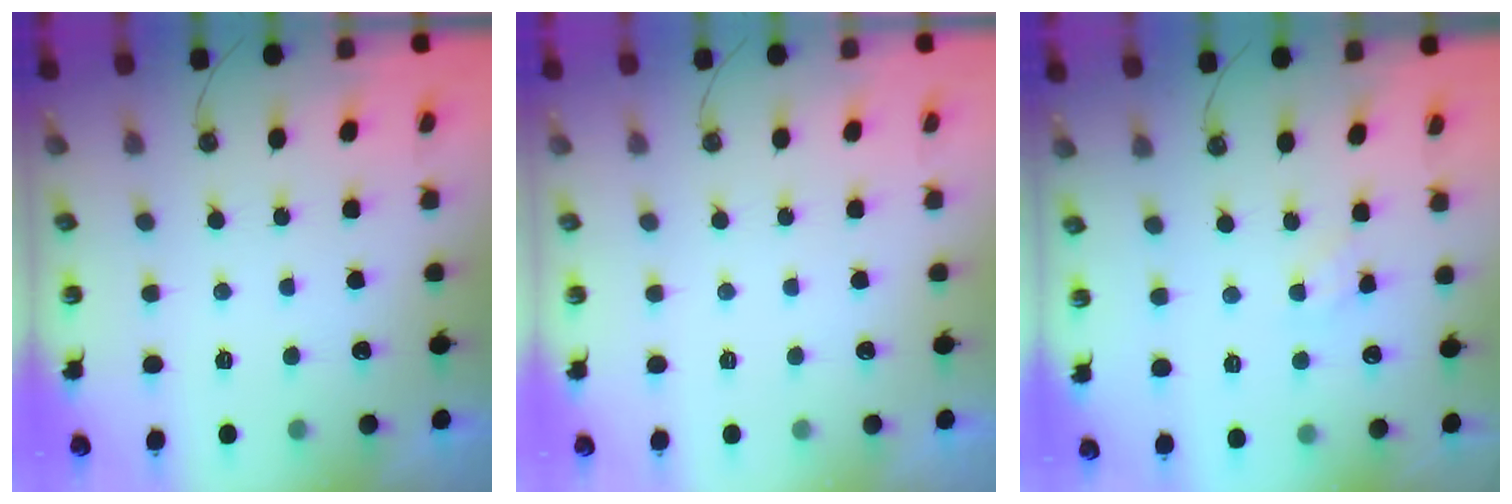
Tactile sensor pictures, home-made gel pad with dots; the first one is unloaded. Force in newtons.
{"total": 0.0}
{"total": 2.5, "press": 2.5, "slide": 0.1}